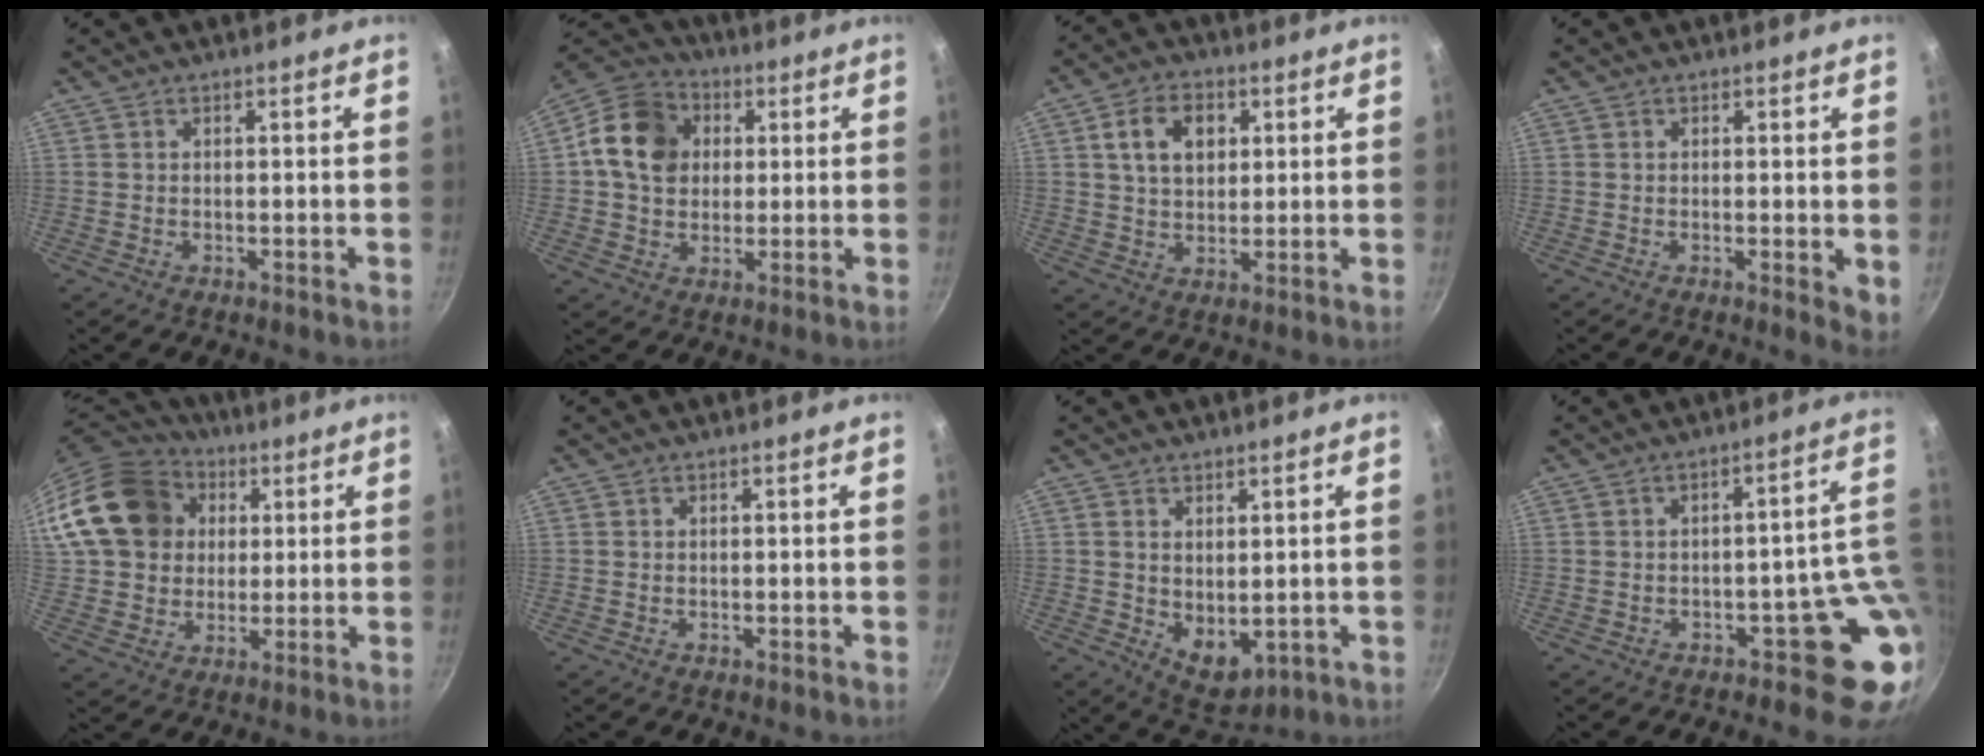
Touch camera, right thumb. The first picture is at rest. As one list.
[{"total": 13.4, "force": [2.4, 10.9, 7.4], "torque": [-0.110, 0.015, 0.024]}, {"total": 8.8, "force": [2.5, 6.2, 5.8], "torque": [-0.080, 0.003, 0.039]}, {"total": 3.6, "force": [-0.2, 1.1, 3.5], "torque": [-0.043, -0.012, -0.004]}, {"total": 19.9, "force": [5.0, 16.3, 10.3], "torque": [-0.175, 0.027, 0.090]}, {"total": 0.0}, {"total": 6.7, "force": [0.4, 4.3, 5.1], "torque": [-0.060, -0.019, 0.024]}, {"total": 9.2, "force": [-0.9, 5.5, 7.3], "torque": [-0.014, 0.018, -0.009]}]